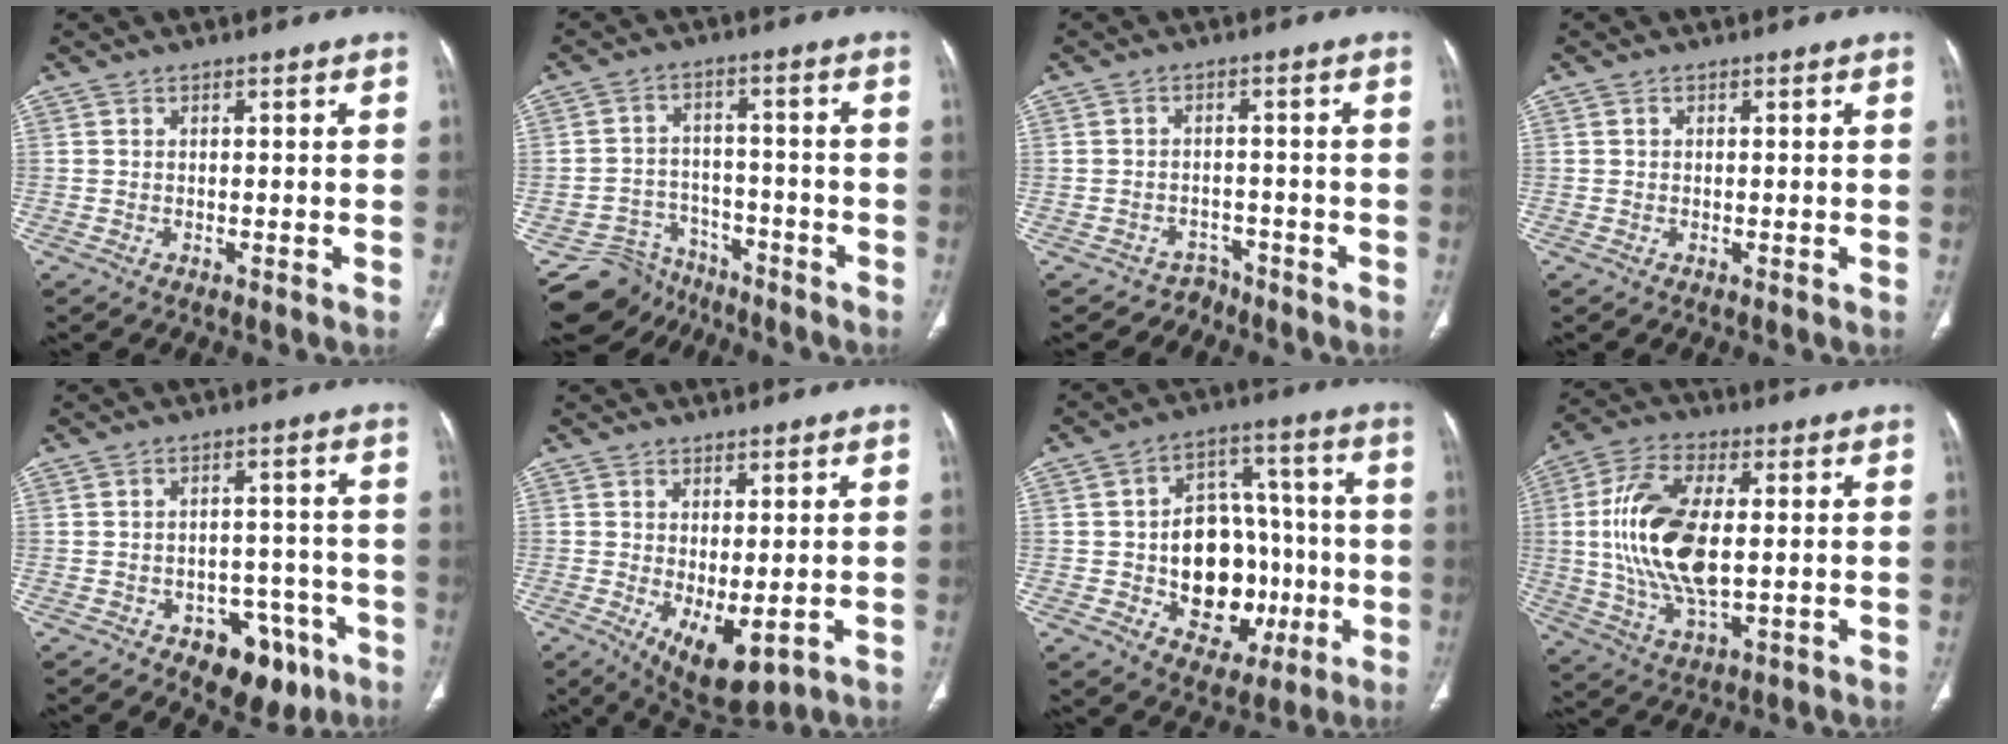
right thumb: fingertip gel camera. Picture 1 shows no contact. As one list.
[{"total": 10.0, "force": [-8.3, 5.4, -1.4], "torque": [0.036, 0.082, -0.134]}, {"total": 3.4, "force": [-2.5, 2.0, -1.0], "torque": [0.018, 0.026, -0.041]}, {"total": 0.0}, {"total": 9.7, "force": [-5.2, 6.3, 5.3], "torque": [-0.032, 0.039, -0.061]}, {"total": 8.6, "force": [-1.9, 3.8, 7.4], "torque": [-0.112, -0.017, -0.010]}, {"total": 18.8, "force": [-3.4, 13.6, 12.5], "torque": [-0.124, 0.037, -0.032]}, {"total": 17.5, "force": [1.1, 8.4, 15.3], "torque": [-0.307, -0.001, 0.023]}]